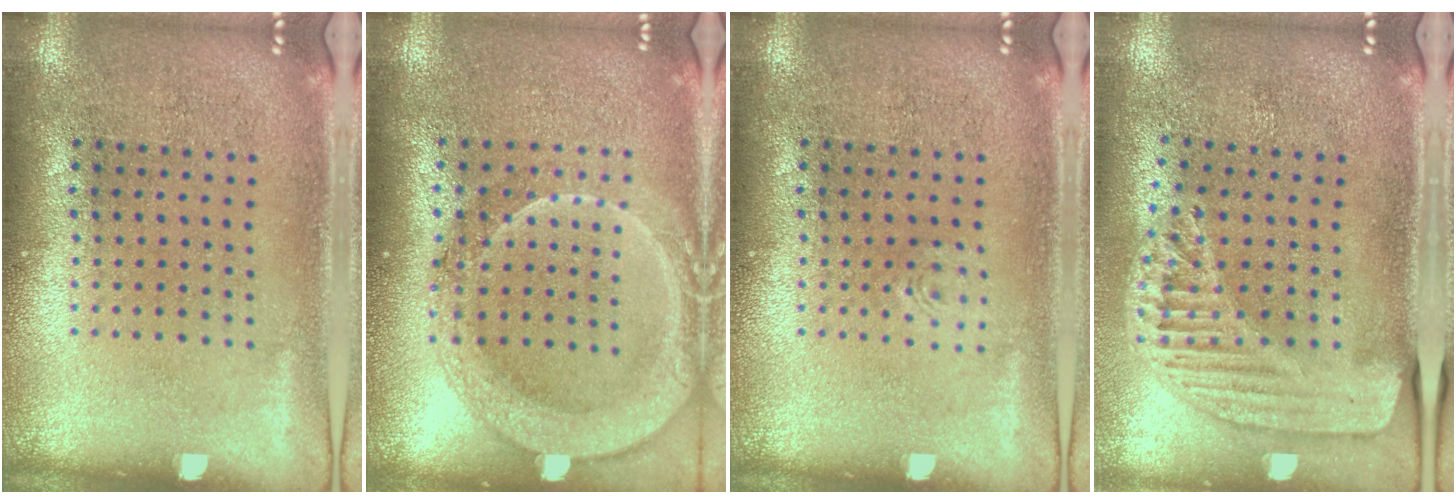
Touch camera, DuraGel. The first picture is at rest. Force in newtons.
{"total": 2.0, "press": 1.9, "slide": 0.6}
{"total": 0.6, "press": 0.6, "slide": 0.2}
{"total": 1.5, "press": 1.5, "slide": 0.2}